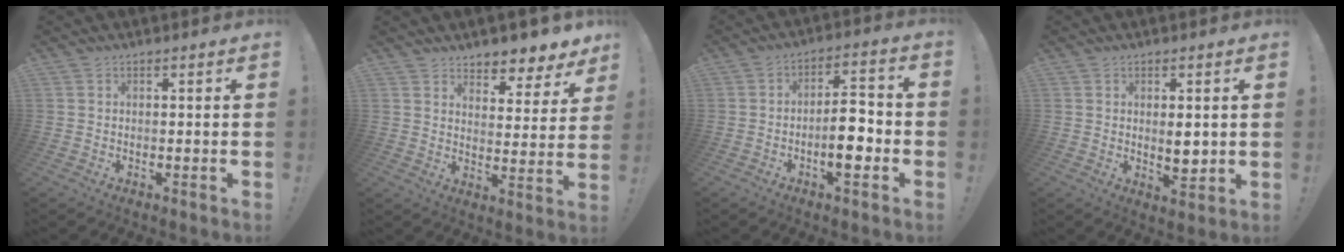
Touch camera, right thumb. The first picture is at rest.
{"total": 6.7, "force": [6.0, 2.5, 1.4], "torque": [-0.003, -0.067, 0.107]}
{"total": 10.4, "force": [-3.2, 4.0, 9.1], "torque": [-0.143, 0.016, -0.057]}
{"total": 4.7, "force": [0.7, 2.2, 4.1], "torque": [-0.049, -0.007, 0.010]}